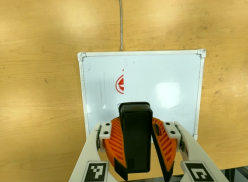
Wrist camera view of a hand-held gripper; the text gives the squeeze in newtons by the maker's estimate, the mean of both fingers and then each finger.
{"total": 9.9, "left": 9.6, "right": 10.2}